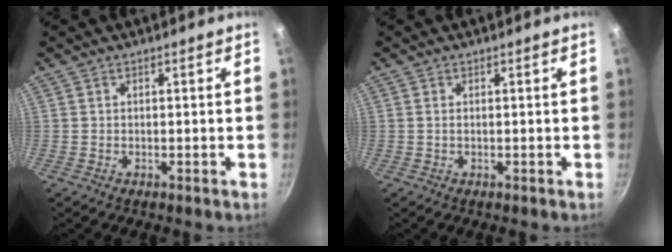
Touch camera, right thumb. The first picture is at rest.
{"total": 0.6, "force": [0.0, 0.3, 0.5], "torque": [-0.011, 0.001, 0.001]}